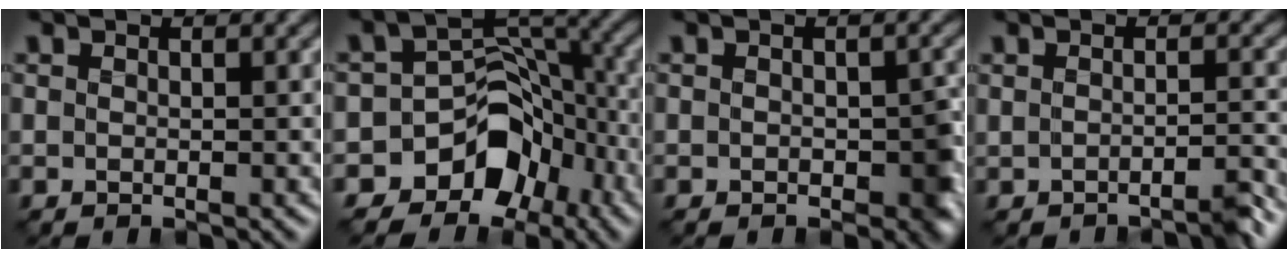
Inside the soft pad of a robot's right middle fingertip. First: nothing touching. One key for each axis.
{"total": 9.0, "fx": -5.6, "fy": 5.9, "fz": 3.7, "tx": -0.032, "ty": 0.015, "tz": -0.104}
{"total": 4.7, "fx": -1.2, "fy": 2.7, "fz": 3.6, "tx": -0.054, "ty": -0.010, "tz": -0.020}
{"total": 2.0, "fx": -1.8, "fy": 0.2, "fz": 0.9, "tx": -0.011, "ty": -0.001, "tz": -0.030}